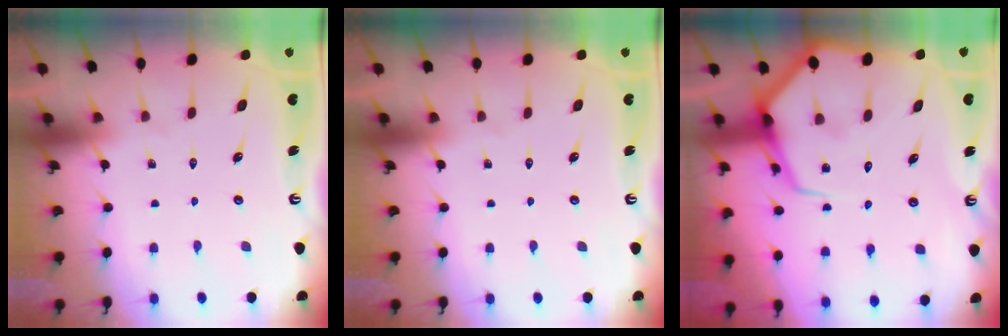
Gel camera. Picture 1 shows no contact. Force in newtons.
{"total": 0.0}
{"total": 9.5, "press": 9.5, "slide": 1.0}